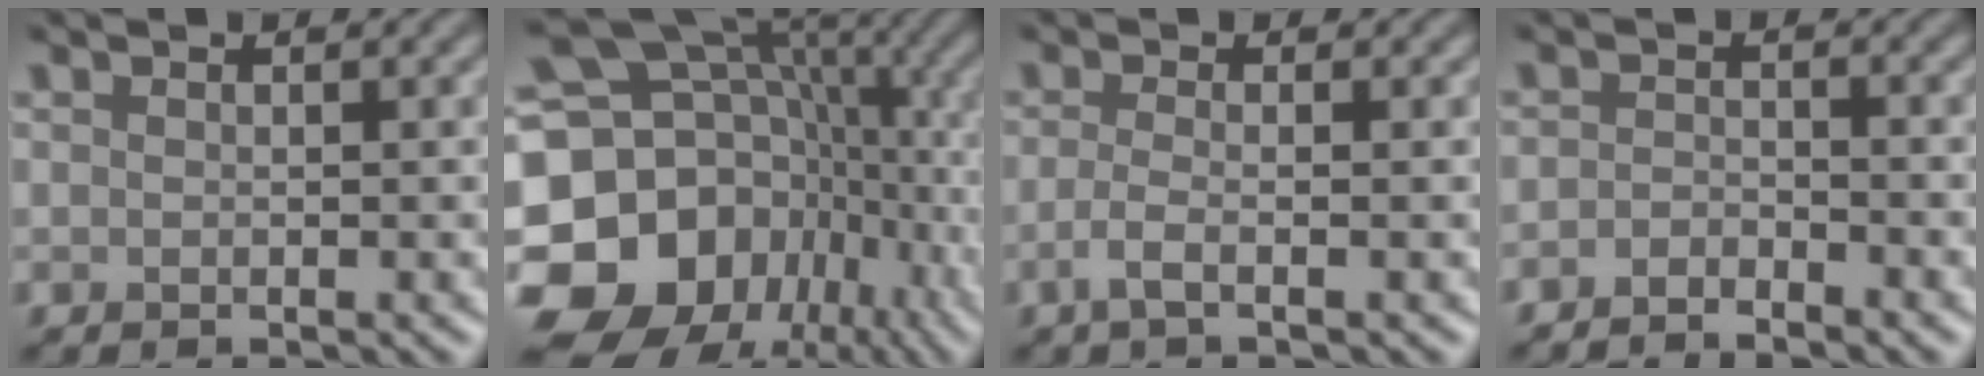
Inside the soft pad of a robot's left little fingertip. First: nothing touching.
{"total": 19.7, "force": [-4.7, 15.6, 11.0], "torque": [-0.222, 0.008, -0.060]}
{"total": 2.0, "force": [-0.8, 0.5, 1.8], "torque": [-0.033, -0.001, -0.025]}
{"total": 1.6, "force": [-1.5, 0.2, 0.4], "torque": [-0.007, 0.002, -0.033]}